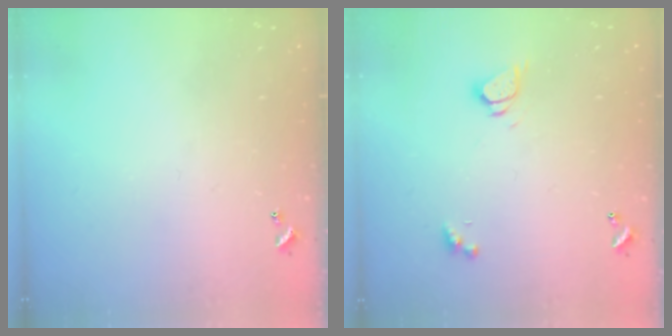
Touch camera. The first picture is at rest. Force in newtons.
{"total": 2.7, "press": 2.7, "slide": 0.3}